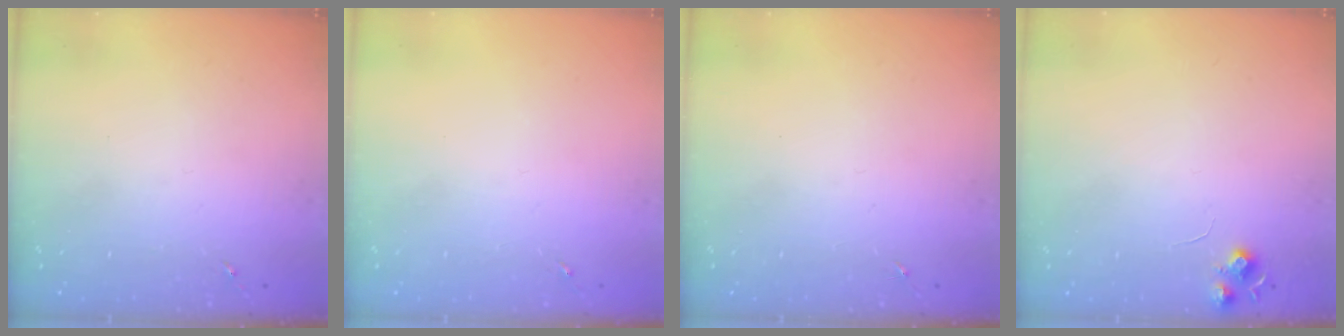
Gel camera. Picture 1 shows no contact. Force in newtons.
{"total": 0.0}
{"total": 0.0}
{"total": 6.5, "press": 6.5, "slide": 0.8}